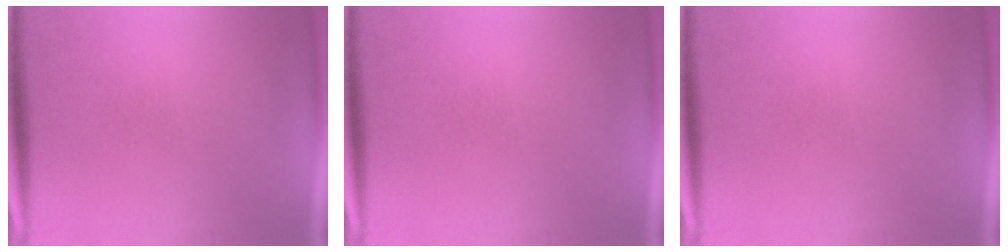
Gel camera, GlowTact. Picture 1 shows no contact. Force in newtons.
{"total": 0.0}
{"total": 0.0}